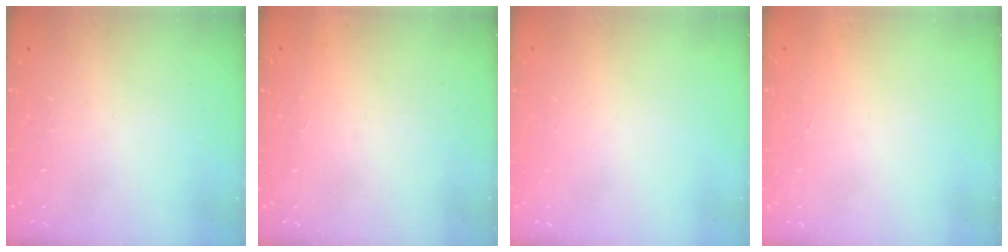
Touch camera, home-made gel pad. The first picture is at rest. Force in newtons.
{"total": 3.4, "press": 3.4, "slide": 0.1}
{"total": 0.0}
{"total": 1.6, "press": 1.5, "slide": 0.1}